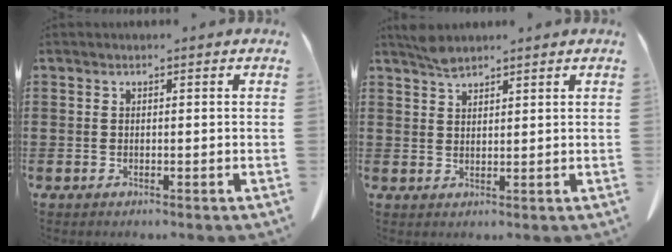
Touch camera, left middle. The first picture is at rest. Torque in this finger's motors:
{"motor_torque": [2.14, 0.00, 0.03, 0.03]}